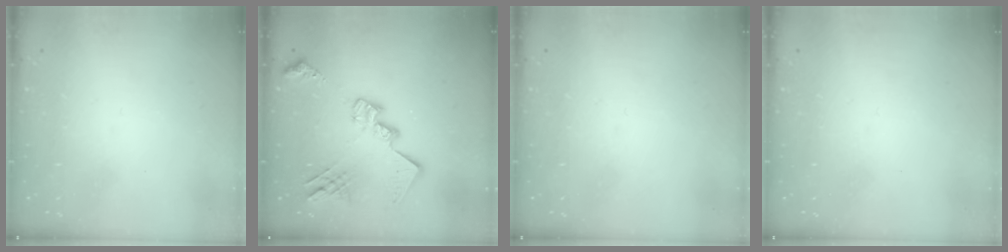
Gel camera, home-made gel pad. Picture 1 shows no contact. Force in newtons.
{"total": 17.7, "press": 17.7, "slide": 0.8}
{"total": 0.0}
{"total": 0.0}